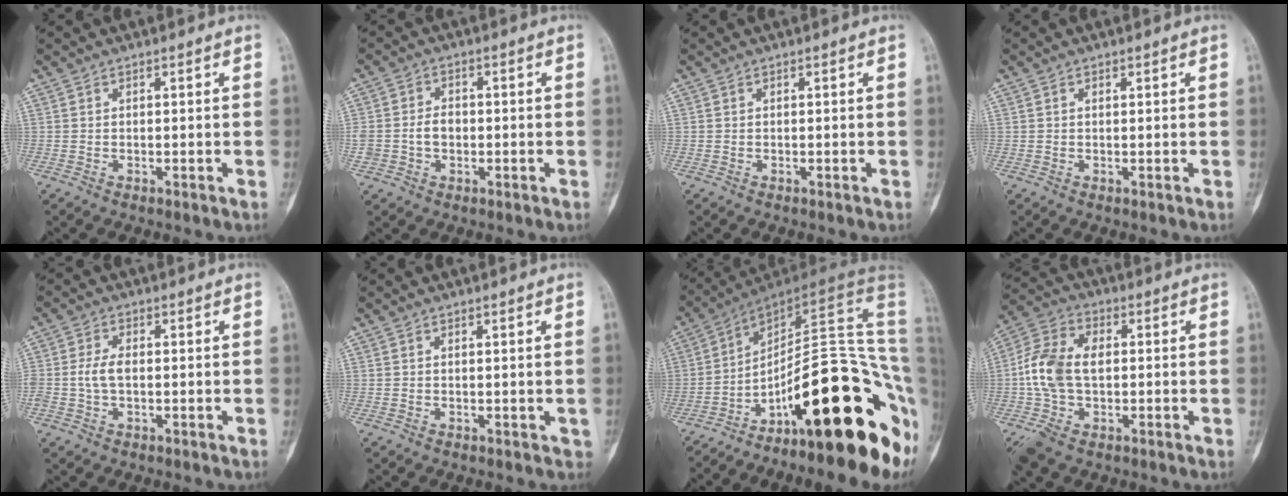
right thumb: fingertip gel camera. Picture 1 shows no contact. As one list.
[{"total": 4.6, "force": [-0.6, 3.5, 2.9], "torque": [-0.052, 0.013, -0.009]}, {"total": 0.0}, {"total": 0.0}, {"total": 3.8, "force": [-0.3, 2.1, 3.1], "torque": [-0.071, 0.007, -0.007]}, {"total": 0.5, "force": [0.2, 0.4, 0.3], "torque": [-0.001, 0.000, 0.003]}, {"total": 26.4, "force": [-9.1, 6.8, 23.8], "torque": [-0.242, 0.091, -0.129]}, {"total": 13.5, "force": [-0.7, 8.2, 10.8], "torque": [-0.220, 0.020, -0.013]}]